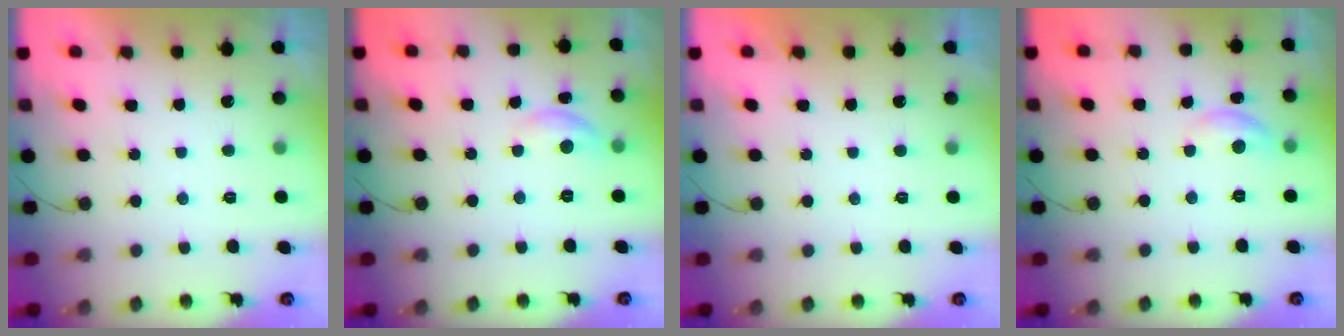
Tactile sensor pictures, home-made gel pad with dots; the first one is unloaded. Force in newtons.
{"total": 6.9, "press": 6.9, "slide": 0.5}
{"total": 0.0}
{"total": 6.9, "press": 6.9, "slide": 0.5}